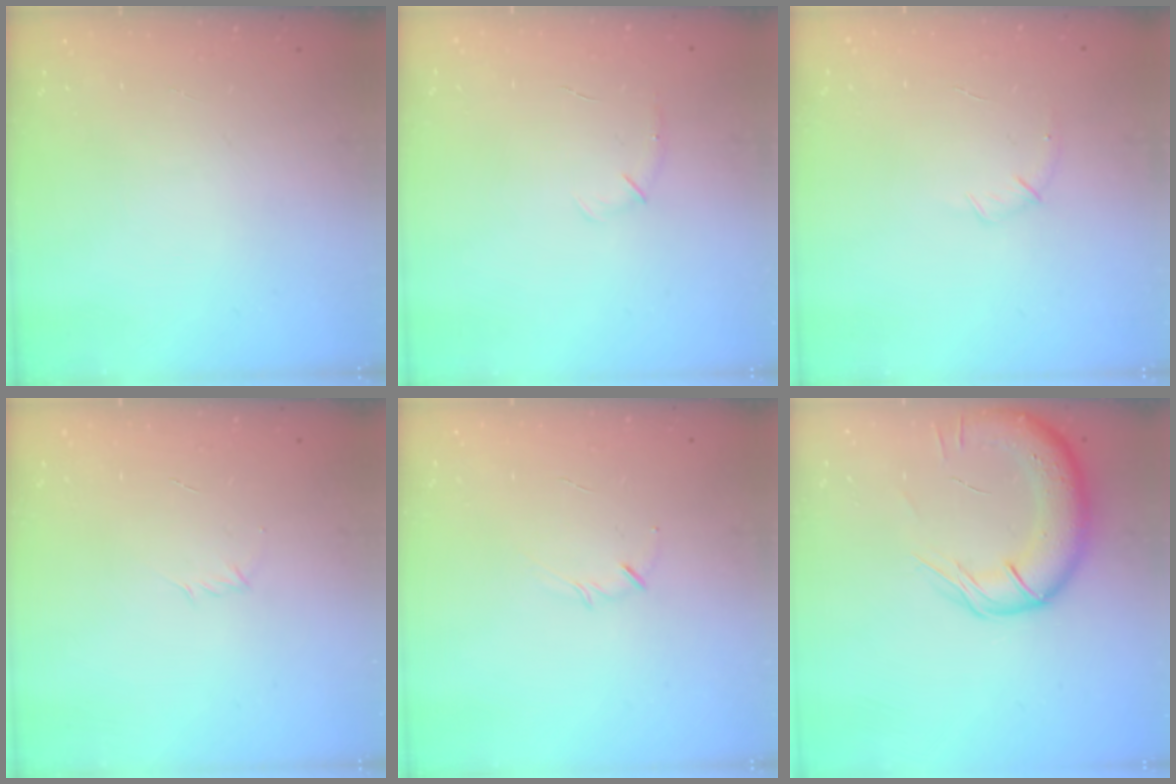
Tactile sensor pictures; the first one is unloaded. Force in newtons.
{"total": 4.1, "press": 4.0, "slide": 1.0}
{"total": 5.1, "press": 4.9, "slide": 1.4}
{"total": 2.9, "press": 2.8, "slide": 0.8}
{"total": 3.1, "press": 3.0, "slide": 0.7}
{"total": 15.4, "press": 14.9, "slide": 4.0}